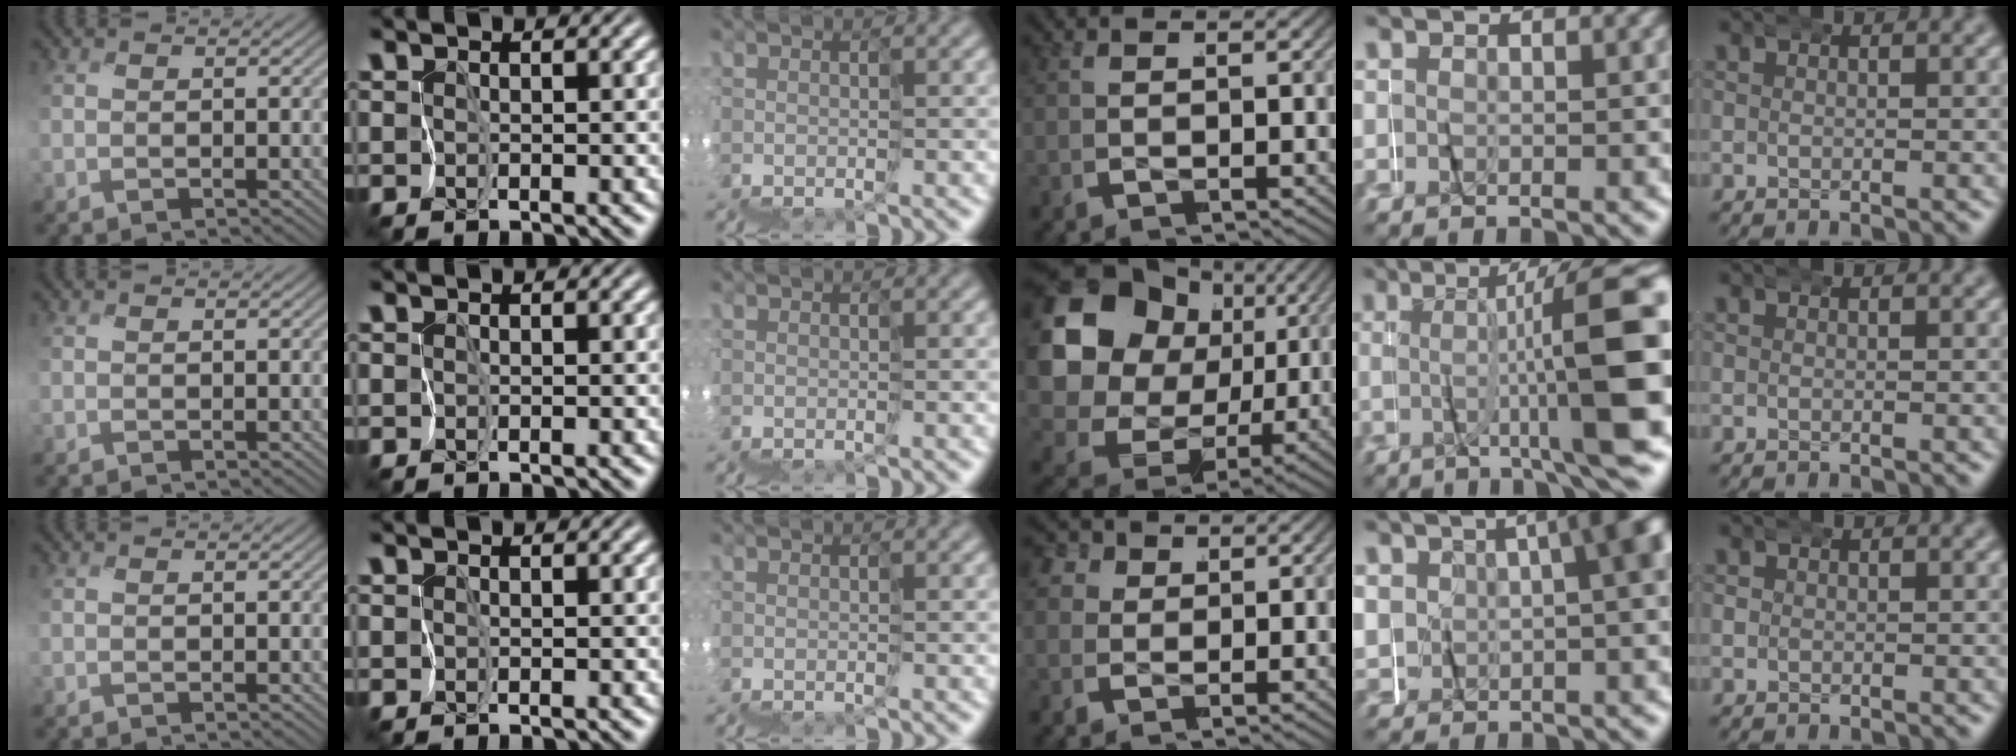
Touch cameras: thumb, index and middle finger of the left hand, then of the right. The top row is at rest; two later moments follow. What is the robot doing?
{"motion": "wrap", "object": "napkin"}